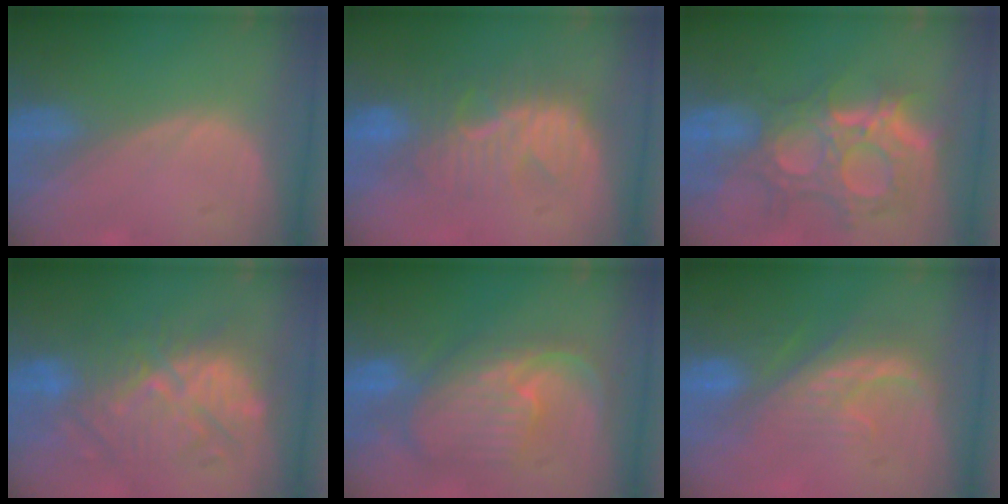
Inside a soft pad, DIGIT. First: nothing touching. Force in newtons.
{"total": 8.6, "press": 8.1, "slide": 3.0}
{"total": 11.9, "press": 10.7, "slide": 5.3}
{"total": 10.2, "press": 10.2, "slide": 0.3}
{"total": 10.4, "press": 9.3, "slide": 4.7}
{"total": 8.2, "press": 7.4, "slide": 3.4}